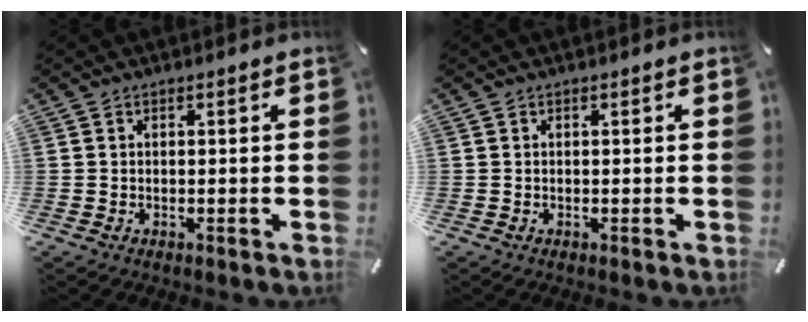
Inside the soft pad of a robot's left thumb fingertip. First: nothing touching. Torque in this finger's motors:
{"motor_torque": [-0.05, -0.23, 0.06, -0.03, -0.02]}